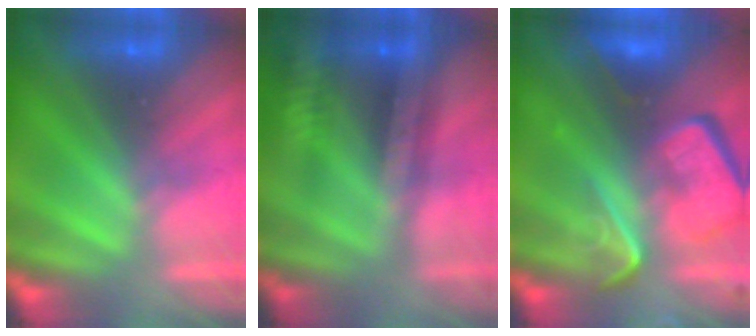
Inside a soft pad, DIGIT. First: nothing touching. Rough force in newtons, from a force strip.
{"total": 2.4}
{"total": 7.0}